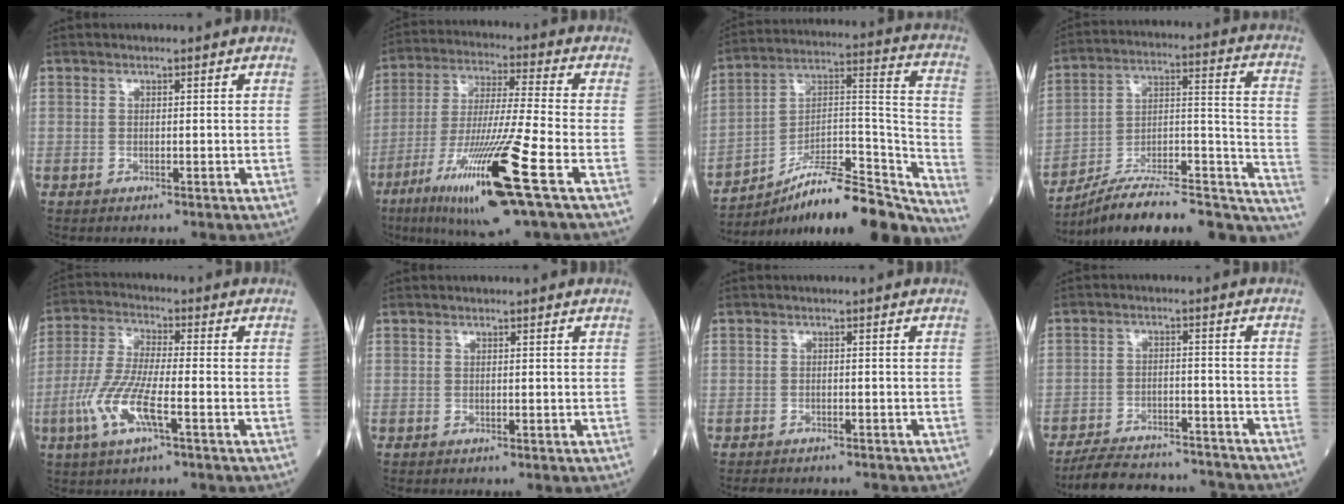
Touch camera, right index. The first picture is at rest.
{"total": 17.8, "force": [-8.1, -0.4, 15.8], "torque": [-0.319, -0.041, -0.146]}
{"total": 22.7, "force": [-19.5, 3.4, 11.1], "torque": [-0.120, 0.045, -0.303]}
{"total": 23.6, "force": [-18.5, 5.7, 13.5], "torque": [-0.136, 0.046, -0.274]}
{"total": 9.8, "force": [-3.5, 1.6, 9.0], "torque": [-0.195, -0.008, -0.072]}
{"total": 0.0}
{"total": 5.6, "force": [-5.0, 2.2, 1.4], "torque": [-0.017, 0.002, -0.066]}
{"total": 13.4, "force": [-12.8, 2.2, 3.4], "torque": [-0.058, 0.011, -0.190]}